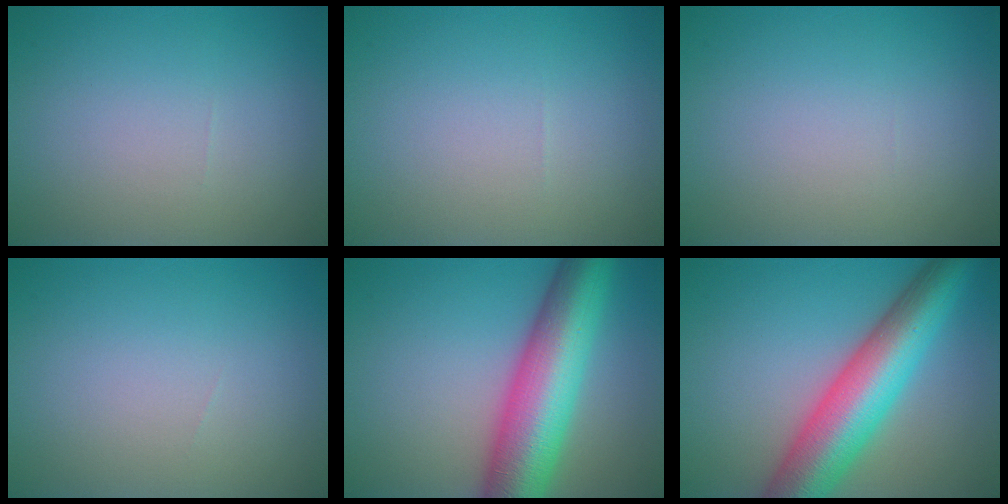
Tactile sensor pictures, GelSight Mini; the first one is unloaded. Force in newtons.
{"total": 0.0}
{"total": 0.0}
{"total": 0.0}
{"total": 11.2, "press": 11.2, "slide": 0.3}
{"total": 10.3, "press": 10.3, "slide": 0.3}